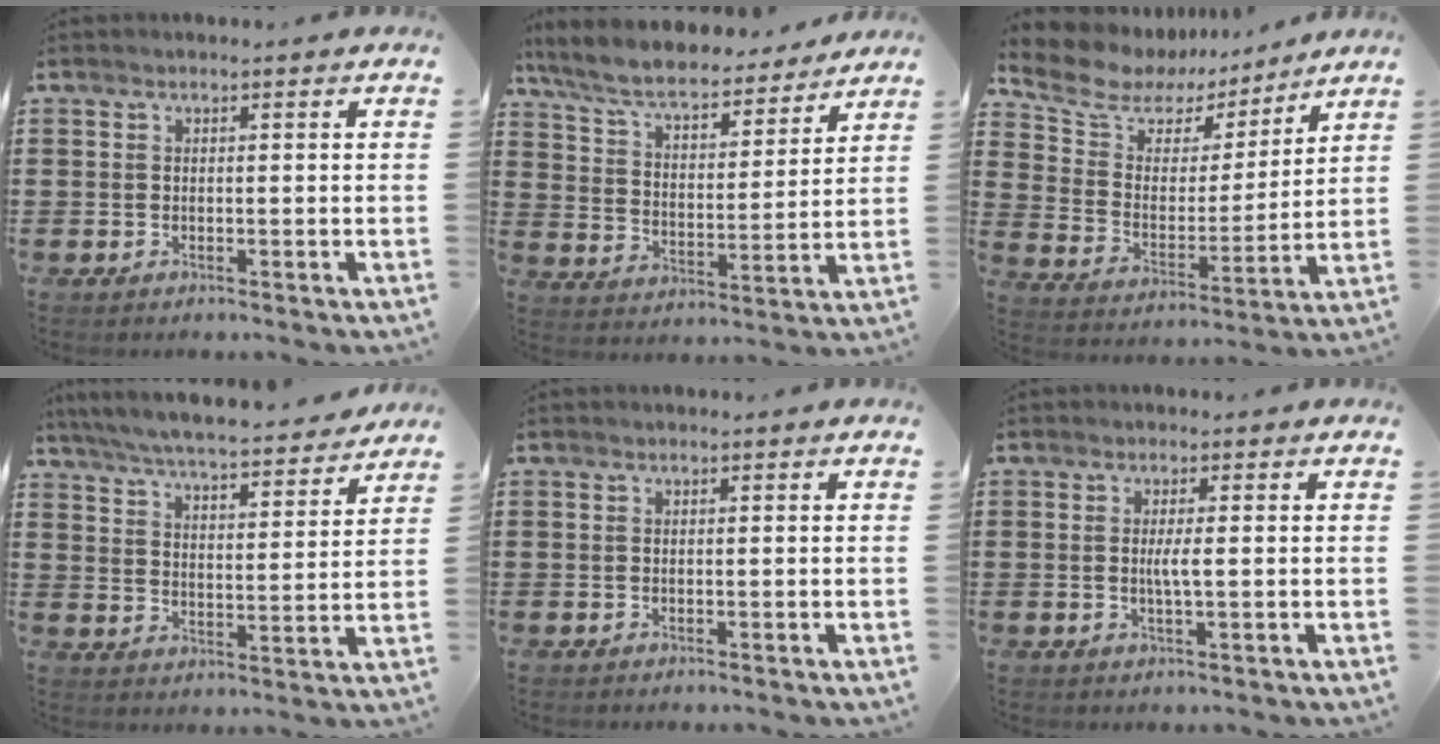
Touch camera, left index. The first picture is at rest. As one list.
[{"total": 7.7, "force": [6.9, 1.2, 3.2], "torque": [-0.091, -0.039, 0.118]}, {"total": 8.1, "force": [6.4, 4.5, 2.3], "torque": [-0.088, -0.032, 0.113]}, {"total": 5.9, "force": [5.8, -0.2, 1.4], "torque": [-0.055, -0.042, 0.097]}, {"total": 0.0}, {"total": 2.5, "force": [0.0, 0.2, 2.5], "torque": [-0.047, -0.005, -0.002]}]